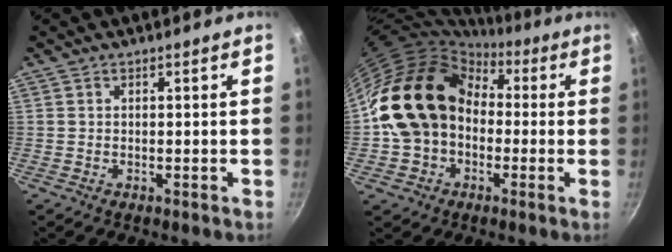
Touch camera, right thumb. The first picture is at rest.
{"total": 18.8, "force": [0.1, 14.9, 11.6], "torque": [-0.185, 0.059, -0.004]}